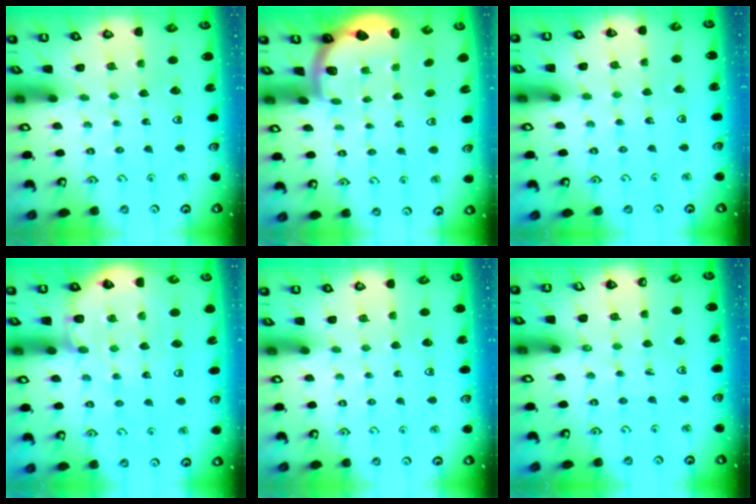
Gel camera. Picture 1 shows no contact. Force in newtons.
{"total": 1.9, "press": 1.8, "slide": 0.5}
{"total": 3.2, "press": 3.2, "slide": 0.3}
{"total": 8.5, "press": 8.2, "slide": 2.2}
{"total": 0.0}
{"total": 2.3, "press": 2.3, "slide": 0.5}